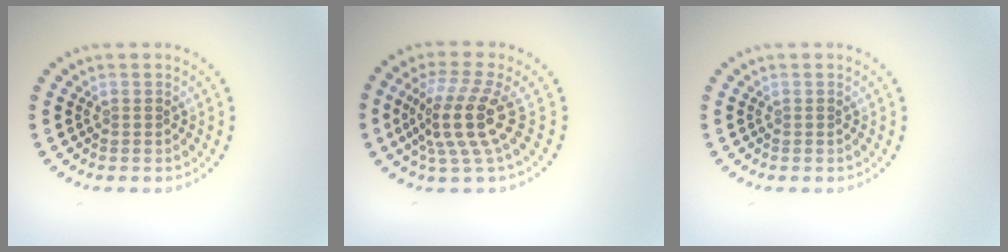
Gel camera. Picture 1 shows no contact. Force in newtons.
{"total": 4.8, "press": 3.6, "slide": 3.2}
{"total": 0.0}